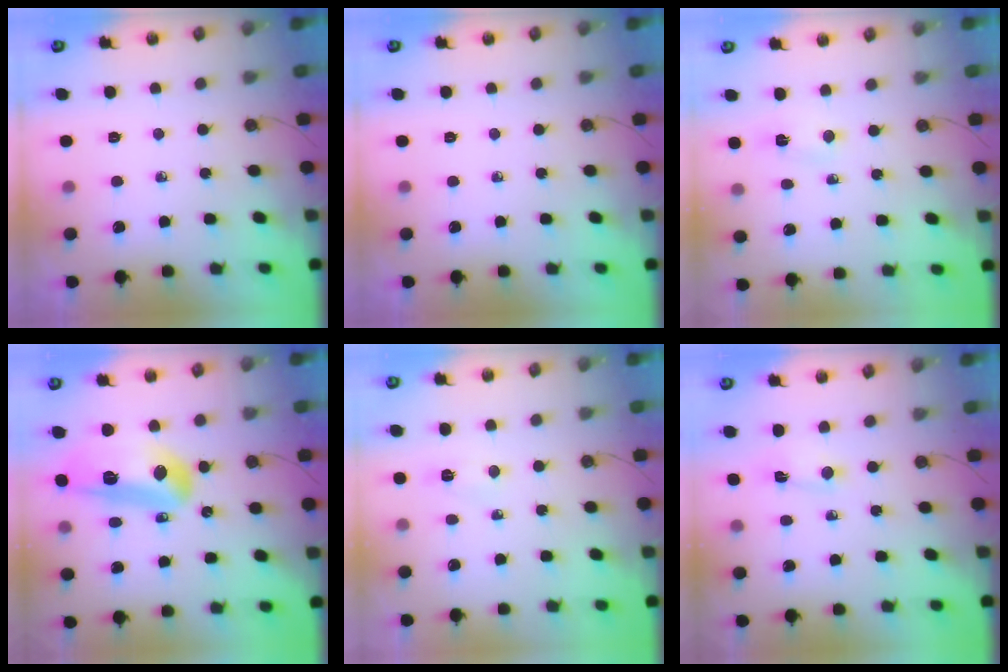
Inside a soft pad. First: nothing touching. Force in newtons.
{"total": 0.0}
{"total": 2.4, "press": 2.2, "slide": 1.0}
{"total": 28.0, "press": 22.4, "slide": 16.7}
{"total": 4.6, "press": 3.9, "slide": 2.6}
{"total": 1.4, "press": 1.2, "slide": 0.7}